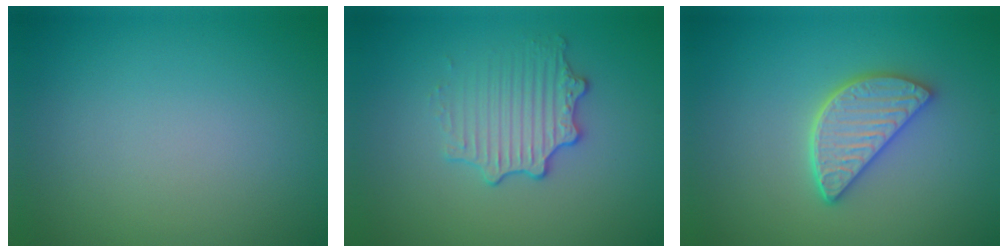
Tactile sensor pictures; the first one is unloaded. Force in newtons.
{"total": 3.0, "press": 2.7, "slide": 1.1}
{"total": 4.2, "press": 3.4, "slide": 2.5}